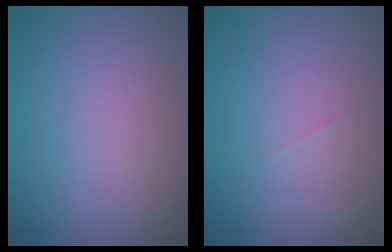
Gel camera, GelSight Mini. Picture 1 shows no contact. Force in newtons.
{"total": 0.0}